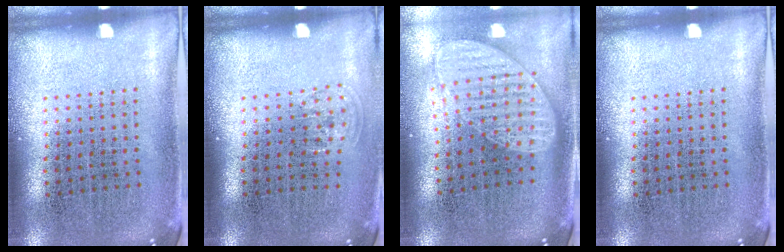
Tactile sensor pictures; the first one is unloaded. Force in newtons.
{"total": 0.7, "press": 0.5, "slide": 0.4}
{"total": 1.7, "press": 1.3, "slide": 1.0}
{"total": 0.0}